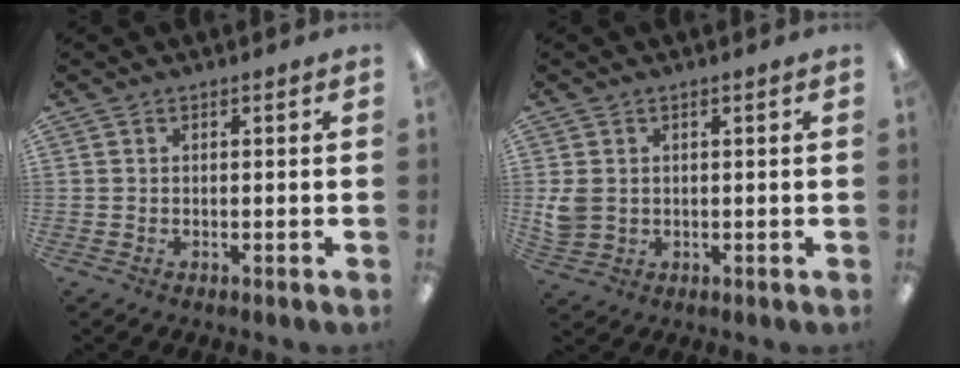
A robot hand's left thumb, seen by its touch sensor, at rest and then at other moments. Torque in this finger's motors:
{"motor_torque": [0.37, 0.33, 0.48, -0.22, 0.03]}